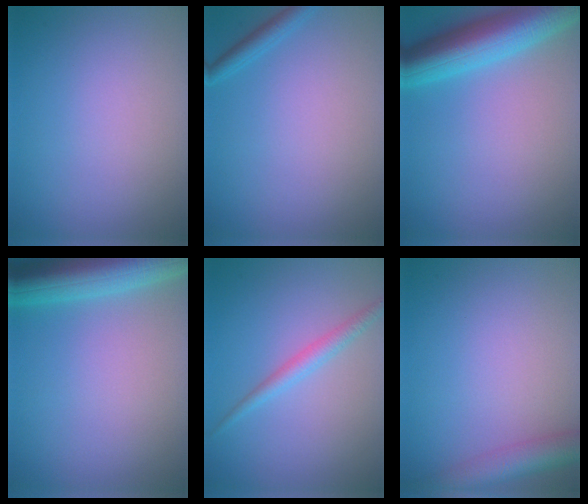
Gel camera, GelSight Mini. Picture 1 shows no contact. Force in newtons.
{"total": 1.5, "press": 1.5, "slide": 0.2}
{"total": 8.1, "press": 8.1, "slide": 0.3}
{"total": 7.7, "press": 7.7, "slide": 0.5}
{"total": 1.9, "press": 1.9, "slide": 0.0}
{"total": 4.4, "press": 4.4, "slide": 0.3}